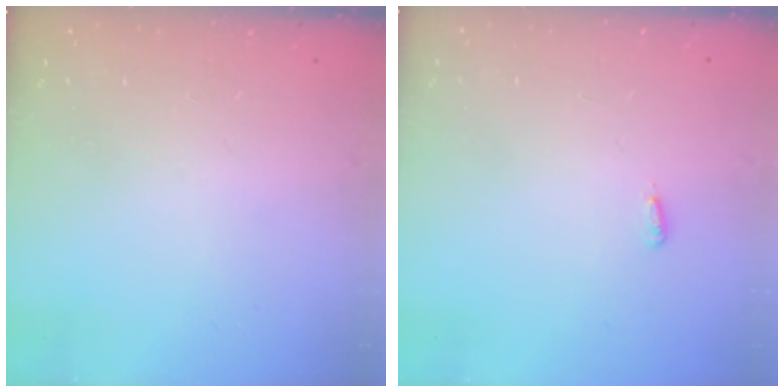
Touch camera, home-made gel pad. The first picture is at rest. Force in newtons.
{"total": 2.7, "press": 2.6, "slide": 0.9}